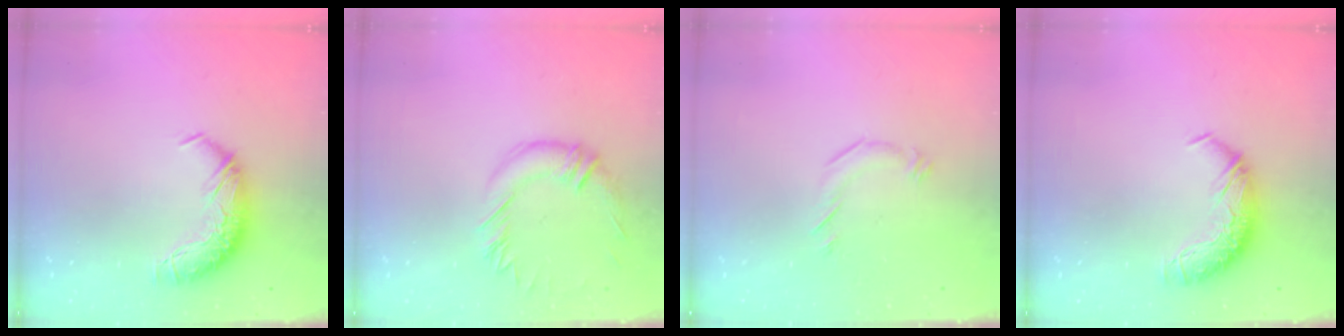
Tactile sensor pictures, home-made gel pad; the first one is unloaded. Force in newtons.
{"total": 1.3, "press": 1.1, "slide": 0.7}
{"total": 6.2, "press": 6.1, "slide": 1.2}
{"total": 0.0}